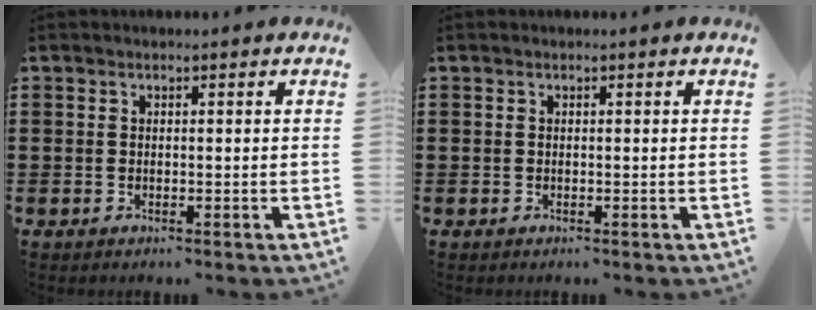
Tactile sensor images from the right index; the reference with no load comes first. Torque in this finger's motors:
{"motor_torque": [0.00, 0.00, 0.00, -0.01]}